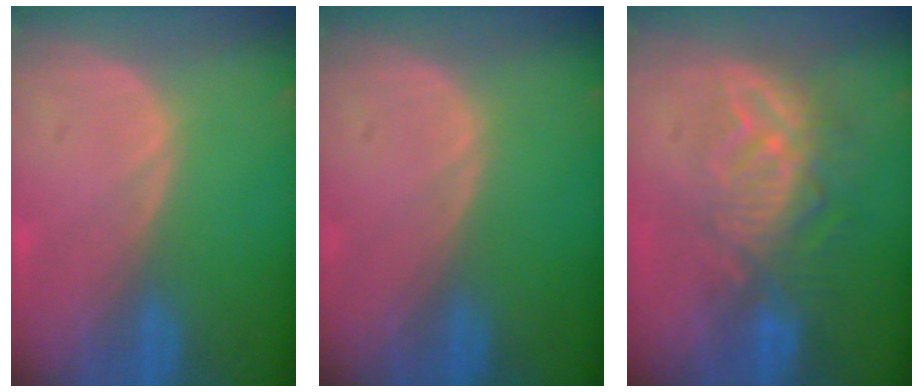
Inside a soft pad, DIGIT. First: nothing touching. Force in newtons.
{"total": 0.0}
{"total": 9.4, "press": 8.2, "slide": 4.6}